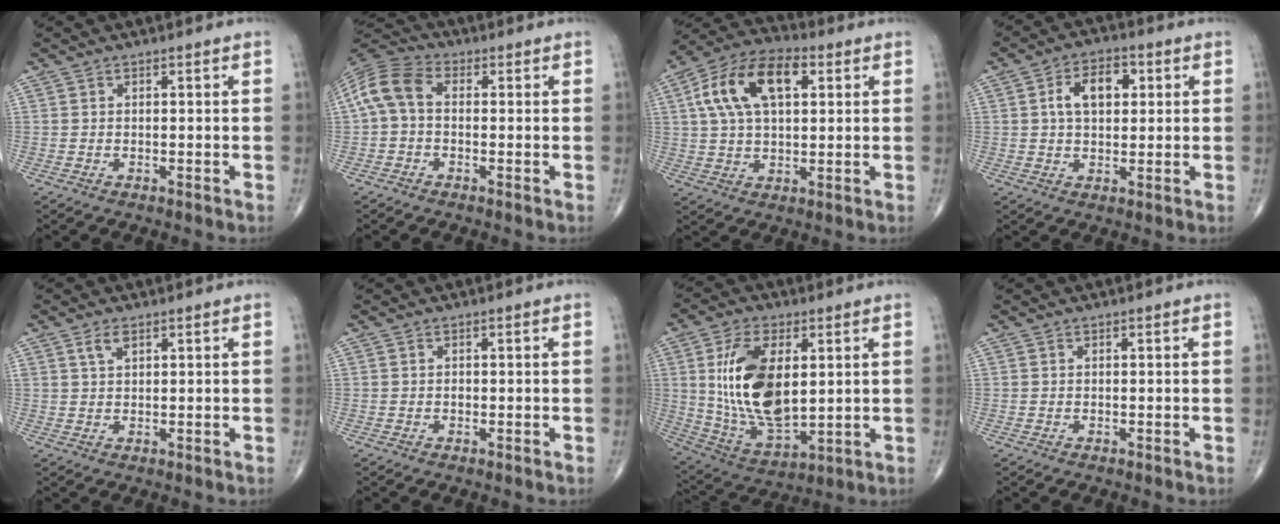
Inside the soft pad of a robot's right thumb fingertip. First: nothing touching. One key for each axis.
{"total": 8.3, "fx": 0.1, "fy": 5.4, "fz": 6.3, "tx": -0.129, "ty": 0.025, "tz": -0.012}
{"total": 15.3, "fx": 4.4, "fy": 8.3, "fz": 12.0, "tx": -0.217, "ty": 0.021, "tz": 0.073}
{"total": 8.2, "fx": 1.8, "fy": 5.0, "fz": 6.3, "tx": -0.091, "ty": 0.011, "tz": 0.027}
{"total": 2.5, "fx": 1.4, "fy": 1.1, "fz": 1.7, "tx": -0.034, "ty": 0.000, "tz": 0.030}
{"total": 0.5, "fx": -0.1, "fy": 0.4, "fz": 0.3, "tx": -0.006, "ty": 0.001, "tz": -0.003}
{"total": 18.5, "fx": 3.1, "fy": 9.6, "fz": 15.5, "tx": -0.281, "ty": -0.019, "tz": 0.070}
{"total": 0.0}